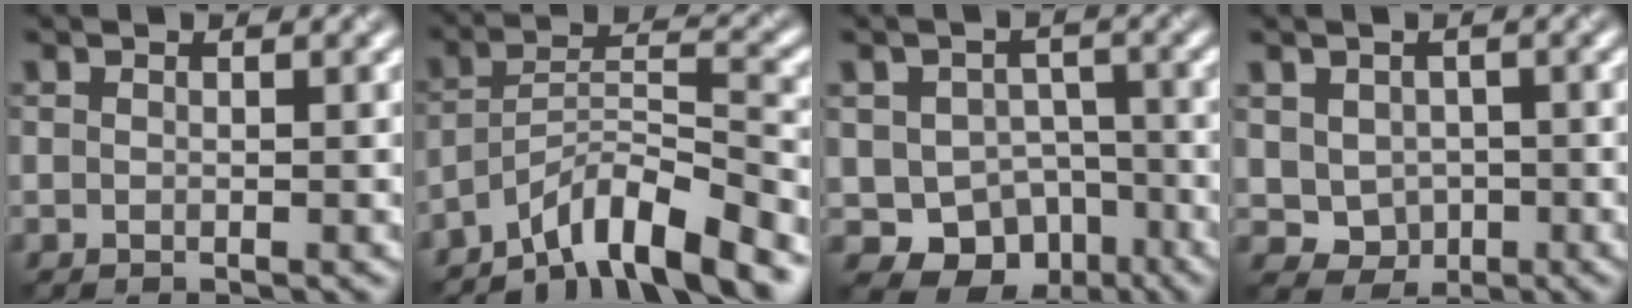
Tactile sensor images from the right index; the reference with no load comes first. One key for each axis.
{"total": 7.2, "fx": -5.8, "fy": 1.0, "fz": 4.3, "tx": -0.062, "ty": 0.011, "tz": -0.103}
{"total": 7.2, "fx": -3.2, "fy": 5.6, "fz": 3.1, "tx": -0.025, "ty": -0.008, "tz": -0.037}
{"total": 2.9, "fx": 0.1, "fy": 2.6, "fz": 1.4, "tx": -0.024, "ty": -0.008, "tz": 0.007}